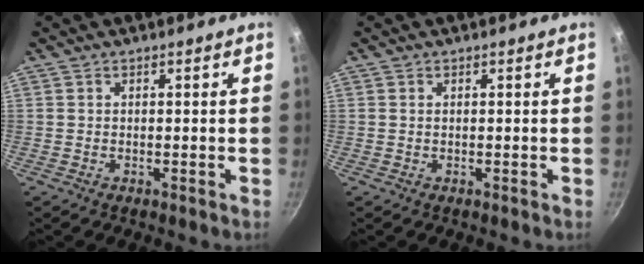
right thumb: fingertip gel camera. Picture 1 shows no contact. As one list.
[{"total": 0.0}]